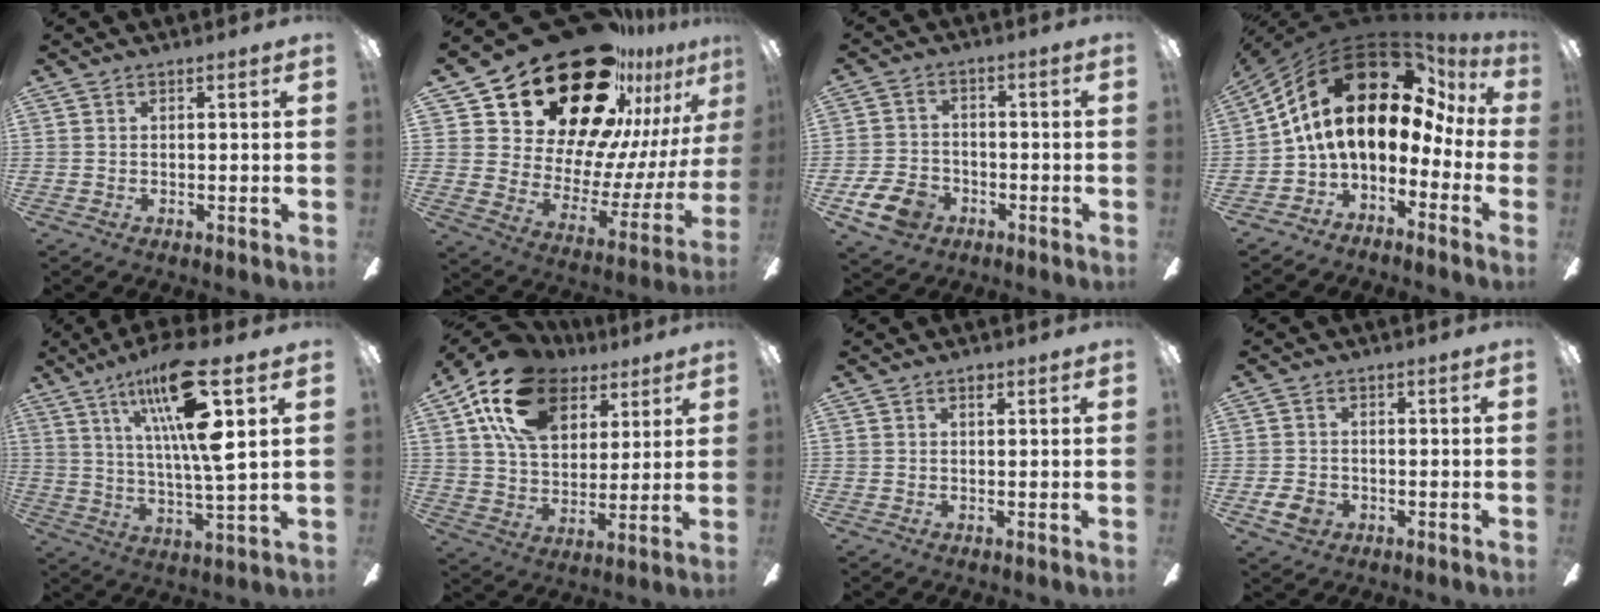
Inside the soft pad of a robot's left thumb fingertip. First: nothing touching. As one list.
[{"total": 30.5, "force": [22.2, 14.7, 14.9], "torque": [-0.227, -0.166, 0.413]}, {"total": 8.9, "force": [-4.7, 6.2, 4.4], "torque": [-0.102, 0.030, -0.086]}, {"total": 19.5, "force": [7.0, 10.2, 15.0], "torque": [-0.306, -0.052, 0.119]}, {"total": 18.7, "force": [9.0, 3.2, 16.1], "torque": [-0.305, -0.041, 0.127]}, {"total": 18.6, "force": [9.7, 12.2, 10.2], "torque": [-0.177, -0.023, 0.179]}, {"total": 1.2, "force": [0.8, 0.6, 0.7], "torque": [0.002, -0.004, 0.010]}, {"total": 4.5, "force": [-1.8, 3.4, 2.3], "torque": [-0.048, 0.008, -0.032]}]